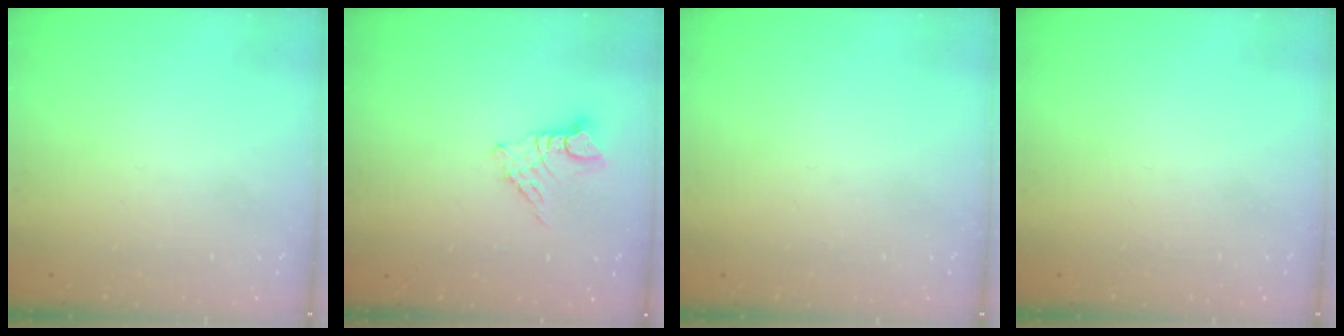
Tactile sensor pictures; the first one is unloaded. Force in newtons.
{"total": 5.1, "press": 5.1, "slide": 0.3}
{"total": 0.0}
{"total": 0.0}